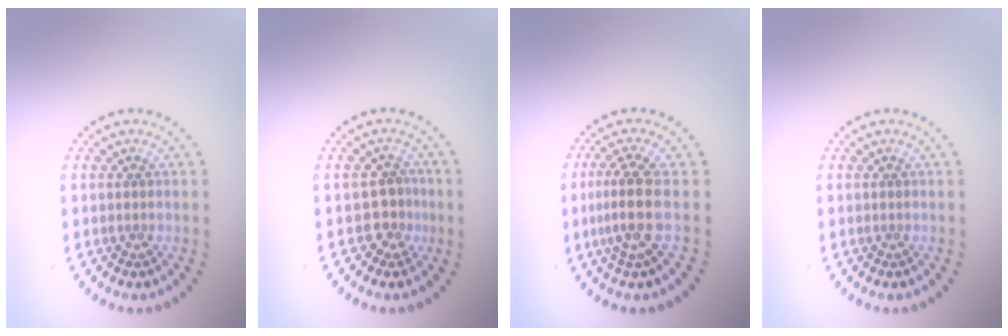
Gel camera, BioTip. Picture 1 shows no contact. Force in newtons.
{"total": 2.1, "press": 1.9, "slide": 0.8}
{"total": 3.2, "press": 2.5, "slide": 2.0}
{"total": 0.0}